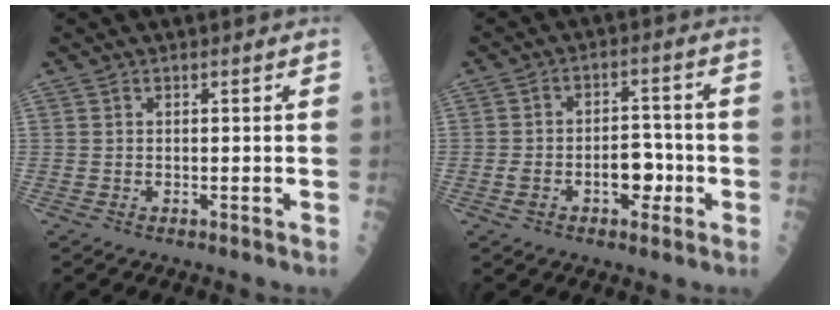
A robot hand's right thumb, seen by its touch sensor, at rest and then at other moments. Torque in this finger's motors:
{"motor_torque": [1.09, 0.93, 0.79, -0.16, 0.01]}